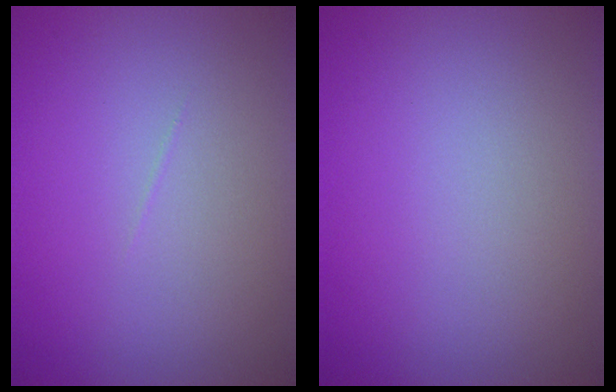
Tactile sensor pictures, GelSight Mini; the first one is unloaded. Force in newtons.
{"total": 0.0}